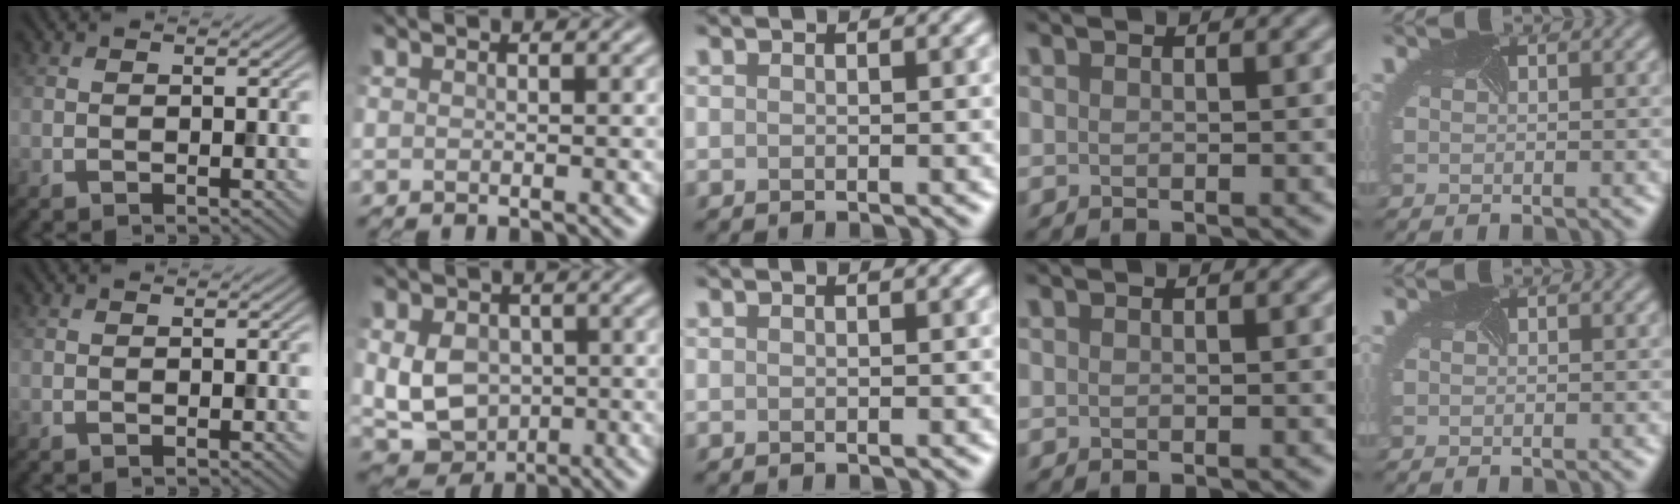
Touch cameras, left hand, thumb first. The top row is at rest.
{"index": {"total": 6.1, "force": [-0.5, 4.7, 3.9], "torque": [-0.077, -0.016, -0.008]}}